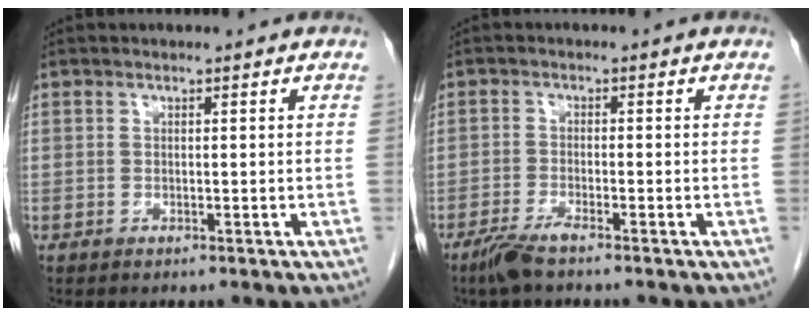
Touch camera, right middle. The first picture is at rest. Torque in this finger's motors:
{"motor_torque": [-0.15, -0.27, 0.04, 0.02]}